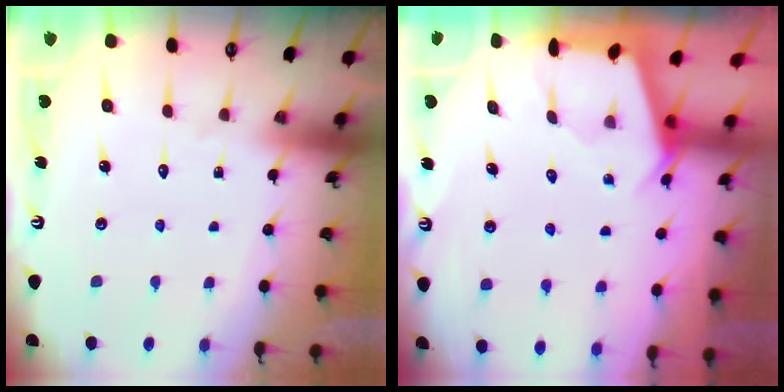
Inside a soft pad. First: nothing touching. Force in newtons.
{"total": 2.5, "press": 2.5, "slide": 0.3}